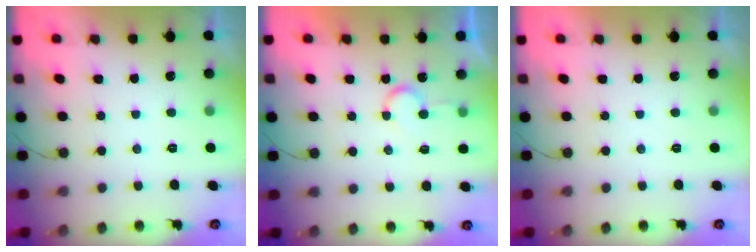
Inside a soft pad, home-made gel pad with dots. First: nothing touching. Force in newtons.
{"total": 5.0, "press": 5.0, "slide": 0.5}
{"total": 2.0, "press": 2.0, "slide": 0.1}